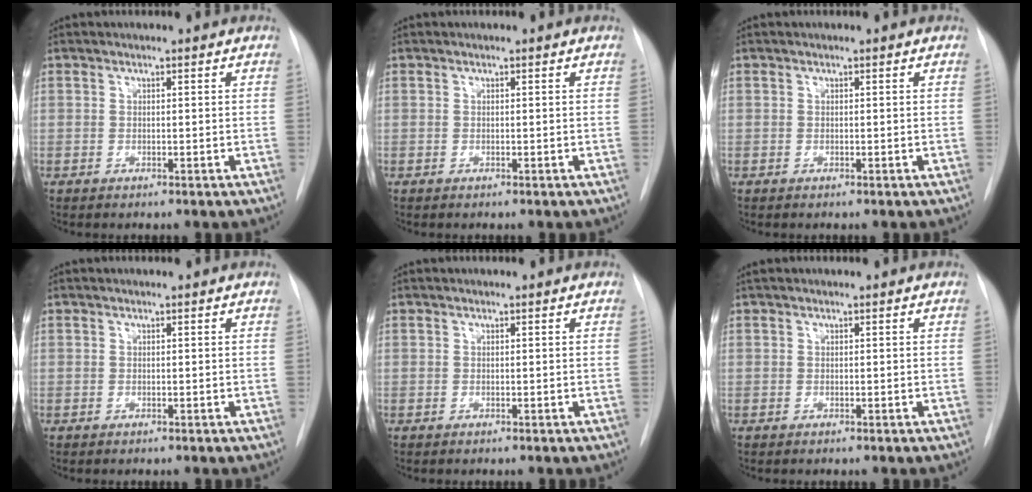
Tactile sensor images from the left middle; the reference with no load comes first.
{"total": 0.0}
{"total": 0.0}
{"total": 0.0}
{"total": 0.0}
{"total": 0.0}